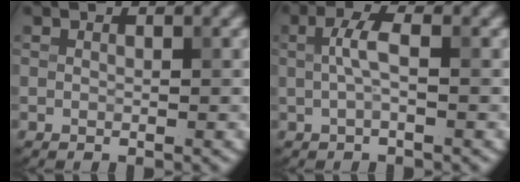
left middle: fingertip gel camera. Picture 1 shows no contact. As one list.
[{"total": 2.2, "force": [0.1, 0.6, 2.1], "torque": [-0.045, 0.006, 0.000]}]